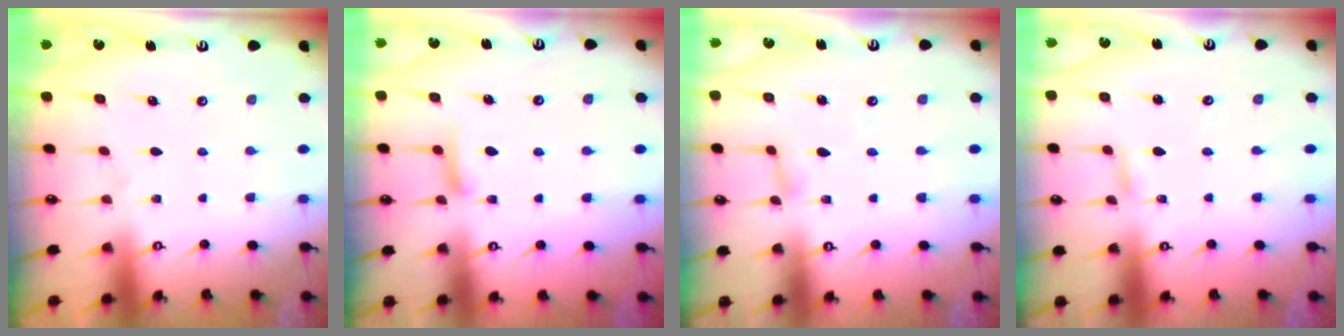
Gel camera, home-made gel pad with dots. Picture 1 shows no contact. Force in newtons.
{"total": 6.8, "press": 6.7, "slide": 0.9}
{"total": 2.4, "press": 2.4, "slide": 0.2}
{"total": 1.4, "press": 1.4, "slide": 0.0}